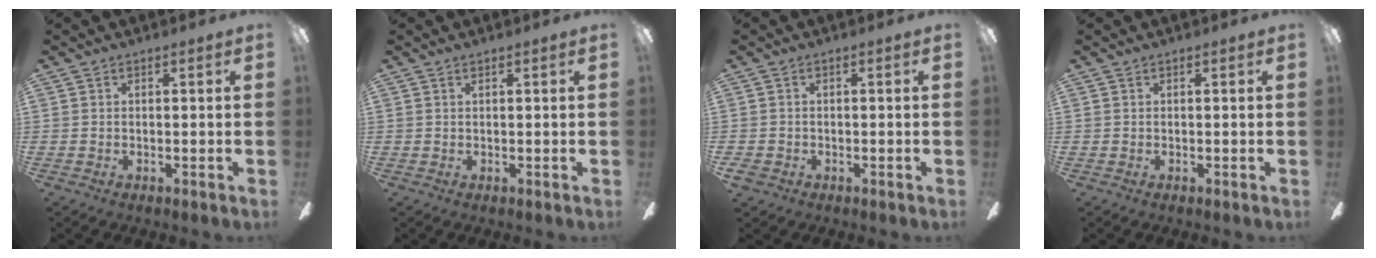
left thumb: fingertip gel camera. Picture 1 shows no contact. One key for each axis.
{"total": 0.5, "fx": 0.2, "fy": 0.2, "fz": 0.4, "tx": -0.009, "ty": 0.002, "tz": 0.004}
{"total": 1.7, "fx": -0.9, "fy": 1.3, "fz": 0.6, "tx": -0.017, "ty": 0.002, "tz": -0.020}
{"total": 0.0}